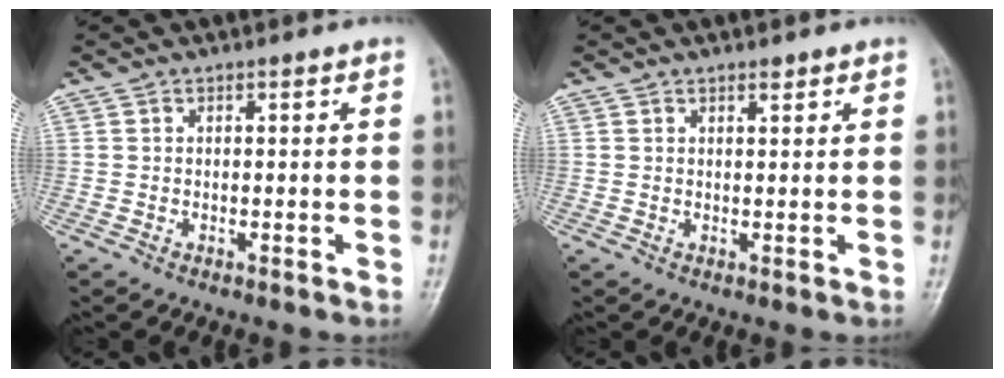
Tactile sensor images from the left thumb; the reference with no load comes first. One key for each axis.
{"total": 1.2, "fx": 0.9, "fy": 0.4, "fz": 0.6, "tx": -0.007, "ty": -0.006, "tz": 0.014}